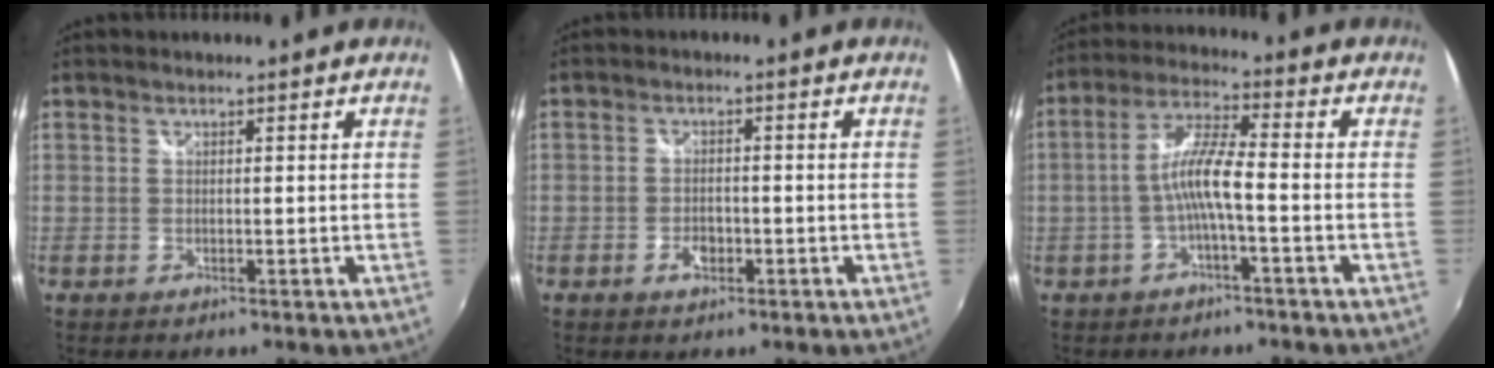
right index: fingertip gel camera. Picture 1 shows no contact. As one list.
[{"total": 3.1, "force": [-1.4, 1.9, 2.1], "torque": [-0.039, -0.001, -0.025]}, {"total": 6.9, "force": [-2.2, 0.5, 6.6], "torque": [-0.144, 0.013, -0.039]}]